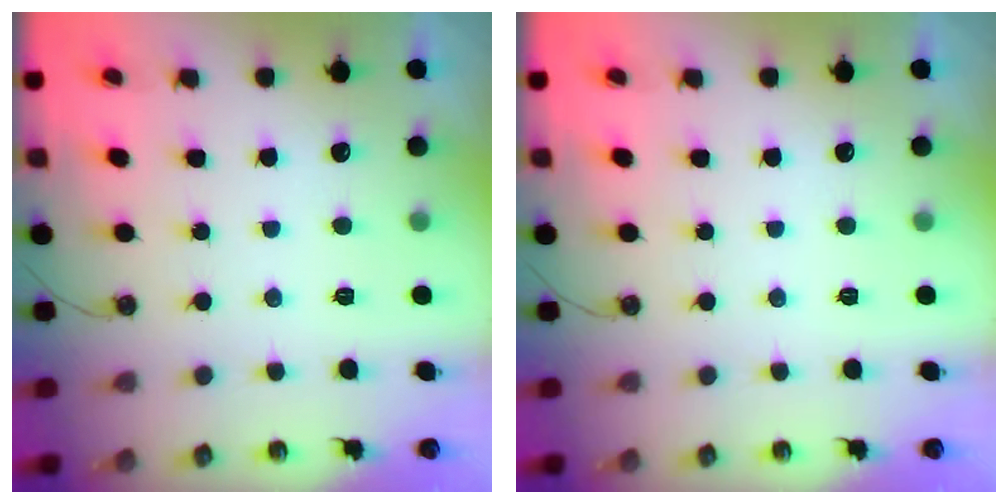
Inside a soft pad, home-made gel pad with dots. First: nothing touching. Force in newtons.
{"total": 0.0}